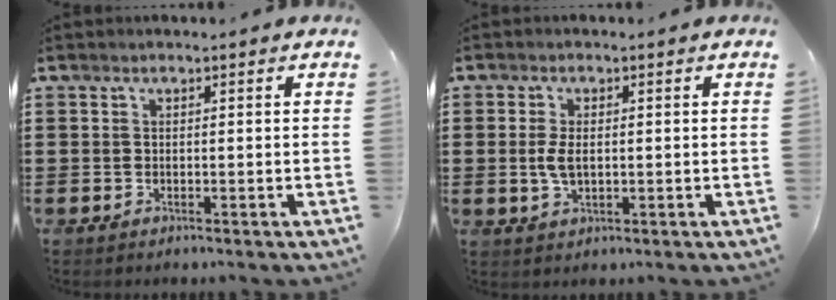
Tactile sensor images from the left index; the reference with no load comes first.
{"total": 3.5, "force": [0.1, 1.8, 3.0], "torque": [-0.075, -0.001, -0.003]}